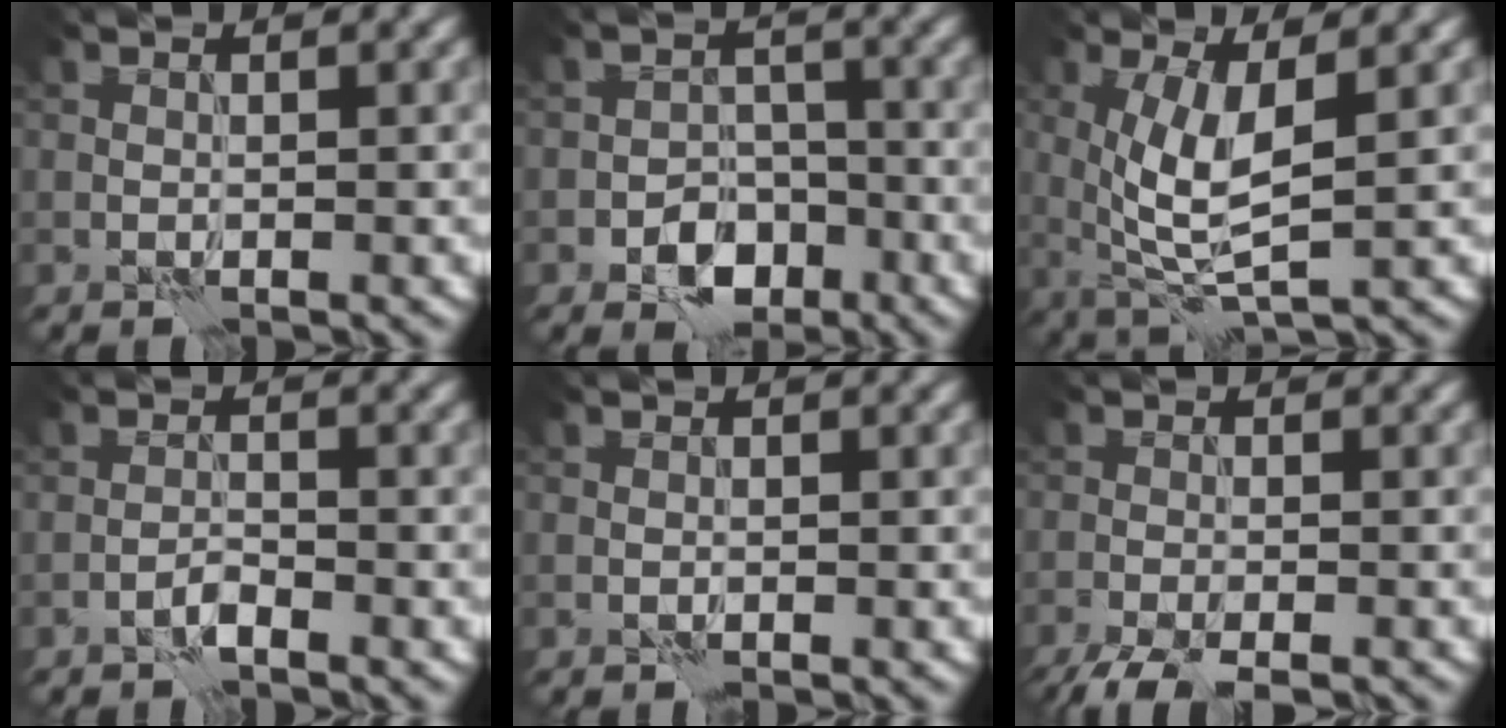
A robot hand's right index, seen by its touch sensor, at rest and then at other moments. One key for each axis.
{"total": 4.2, "fx": -2.2, "fy": 2.8, "fz": 2.1, "tx": -0.024, "ty": -0.001, "tz": -0.042}
{"total": 5.3, "fx": 0.9, "fy": 1.5, "fz": 5.0, "tx": -0.109, "ty": -0.010, "tz": 0.021}
{"total": 1.1, "fx": -0.9, "fy": 0.1, "fz": 0.6, "tx": -0.013, "ty": 0.006, "tz": -0.022}
{"total": 0.0}
{"total": 4.3, "fx": -3.4, "fy": 0.7, "fz": 2.5, "tx": -0.044, "ty": -0.011, "tz": -0.068}